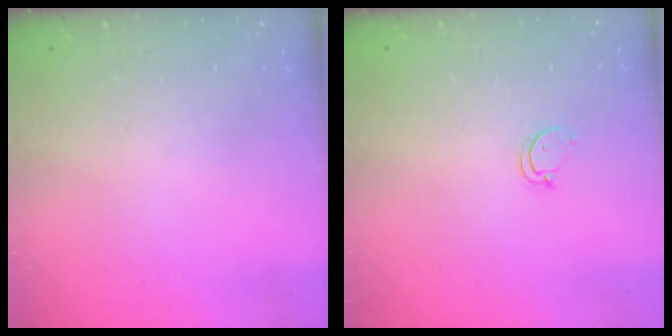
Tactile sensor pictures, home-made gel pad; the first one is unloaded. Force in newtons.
{"total": 2.5, "press": 2.5, "slide": 0.3}